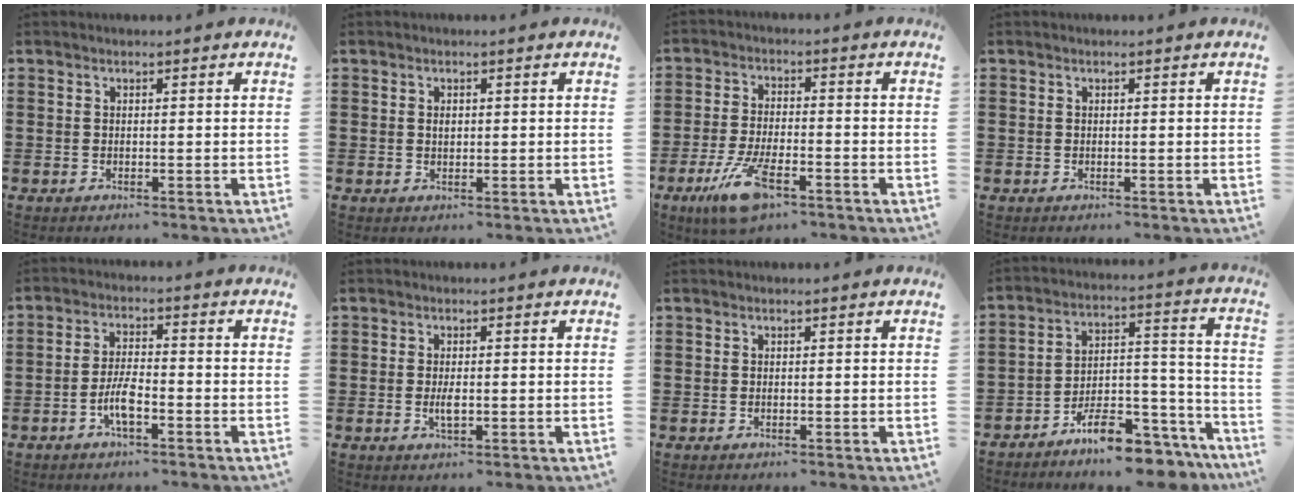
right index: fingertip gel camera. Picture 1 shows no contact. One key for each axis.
{"total": 1.1, "fx": 0.3, "fy": 0.6, "fz": 0.8, "tx": -0.019, "ty": 0.002, "tz": 0.004}
{"total": 8.7, "fx": -4.6, "fy": 2.6, "fz": 6.9, "tx": -0.152, "ty": -0.012, "tz": -0.083}
{"total": 0.0}
{"total": 5.0, "fx": -2.2, "fy": 1.4, "fz": 4.3, "tx": -0.099, "ty": -0.004, "tz": -0.047}
{"total": 2.4, "fx": -0.4, "fy": 0.8, "fz": 2.2, "tx": -0.048, "ty": -0.003, "tz": -0.009}
{"total": 0.0}
{"total": 9.6, "fx": -8.9, "fy": 2.0, "fz": 3.1, "tx": -0.039, "ty": 0.036, "tz": -0.167}